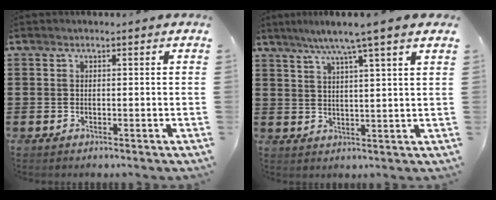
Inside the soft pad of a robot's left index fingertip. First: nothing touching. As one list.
[{"total": 6.0, "force": [4.5, -0.8, 4.0], "torque": [-0.089, -0.010, 0.074]}]